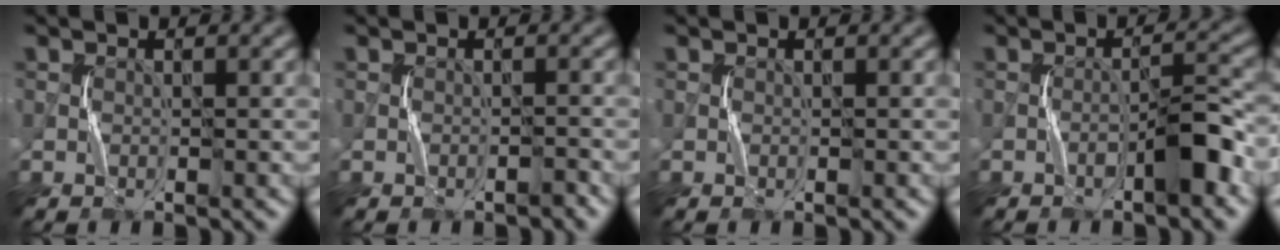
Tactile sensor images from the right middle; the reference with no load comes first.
{"total": 0.6, "force": [-0.5, 0.3, 0.2], "torque": [-0.004, 0.004, -0.008]}
{"total": 0.0}
{"total": 3.1, "force": [-1.8, 0.5, 2.5], "torque": [-0.042, 0.017, -0.032]}